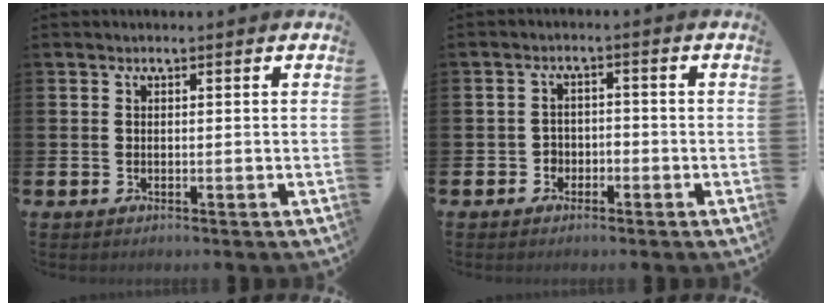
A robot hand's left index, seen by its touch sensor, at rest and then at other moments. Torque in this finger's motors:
{"motor_torque": [0.03, 0.13, 0.01, 0.00]}